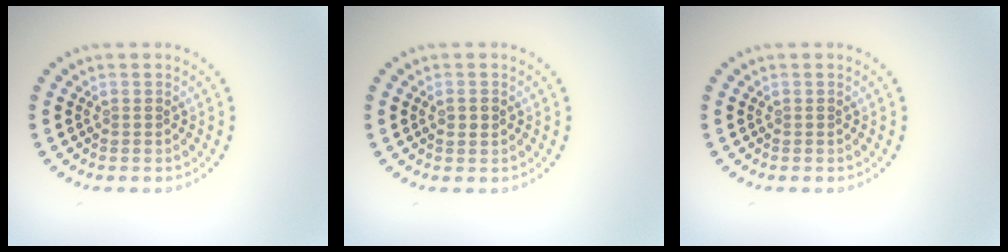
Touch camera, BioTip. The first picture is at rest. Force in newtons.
{"total": 1.1, "press": 1.1, "slide": 0.2}
{"total": 0.0}